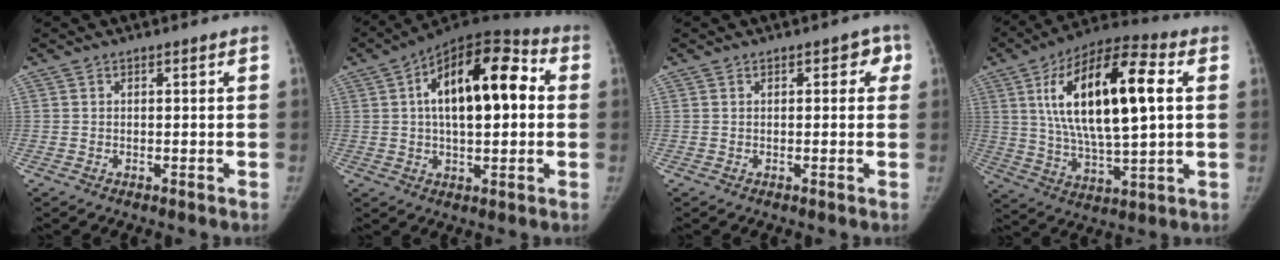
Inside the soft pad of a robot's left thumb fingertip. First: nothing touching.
{"total": 19.3, "force": [3.0, 9.2, 16.7], "torque": [-0.235, 0.032, 0.035]}
{"total": 2.3, "force": [0.8, 1.5, 1.6], "torque": [0.010, 0.004, -0.001]}
{"total": 22.6, "force": [5.0, 8.2, 20.5], "torque": [-0.356, 0.002, 0.079]}